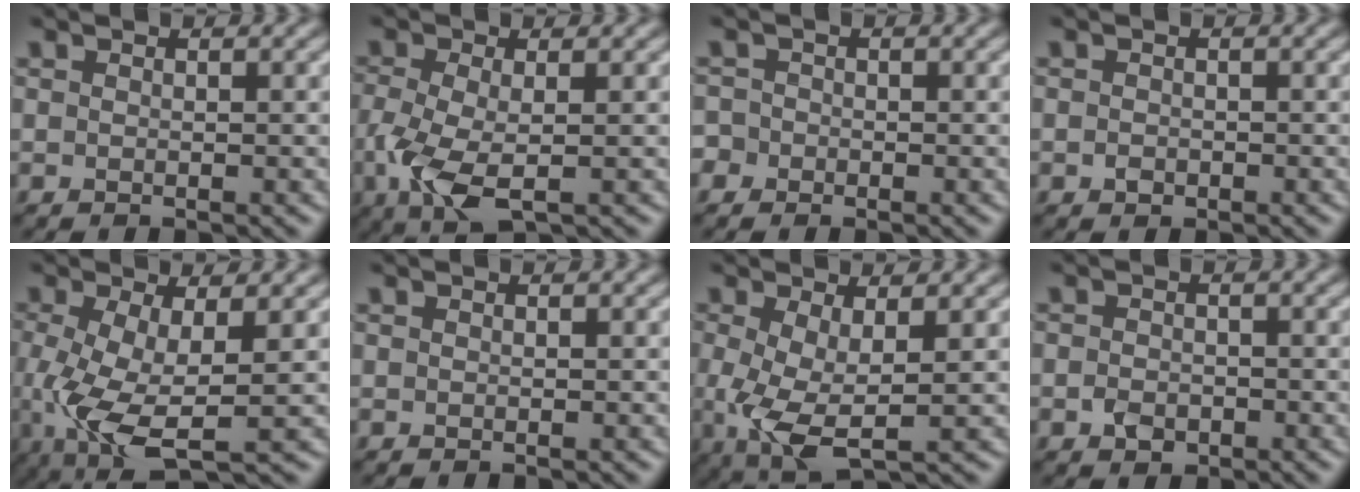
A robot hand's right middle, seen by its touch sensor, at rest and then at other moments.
{"total": 4.8, "force": [-1.7, 2.0, 3.9], "torque": [-0.102, -0.010, -0.033]}
{"total": 2.0, "force": [-0.9, 1.7, 0.6], "torque": [-0.008, 0.004, -0.022]}
{"total": 0.8, "force": [-0.5, 0.6, 0.2], "torque": [-0.006, -0.001, -0.013]}
{"total": 7.2, "force": [-2.4, 2.8, 6.2], "torque": [-0.153, -0.020, -0.045]}
{"total": 0.0}
{"total": 5.0, "force": [-1.0, 2.1, 4.4], "torque": [-0.109, -0.012, -0.018]}
{"total": 1.6, "force": [-0.9, 1.1, 0.6], "torque": [-0.013, -0.002, -0.022]}